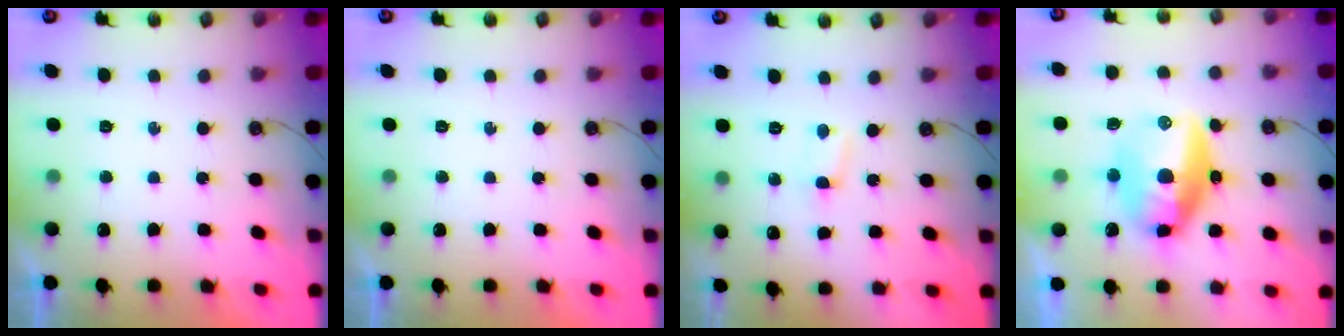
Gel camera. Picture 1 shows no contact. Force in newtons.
{"total": 0.0}
{"total": 1.3, "press": 1.3, "slide": 0.2}
{"total": 18.1, "press": 16.0, "slide": 8.5}